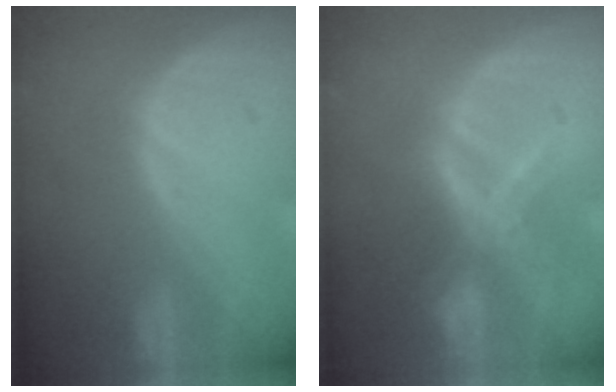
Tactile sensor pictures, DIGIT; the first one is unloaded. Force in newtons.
{"total": 7.2, "press": 6.1, "slide": 3.9}